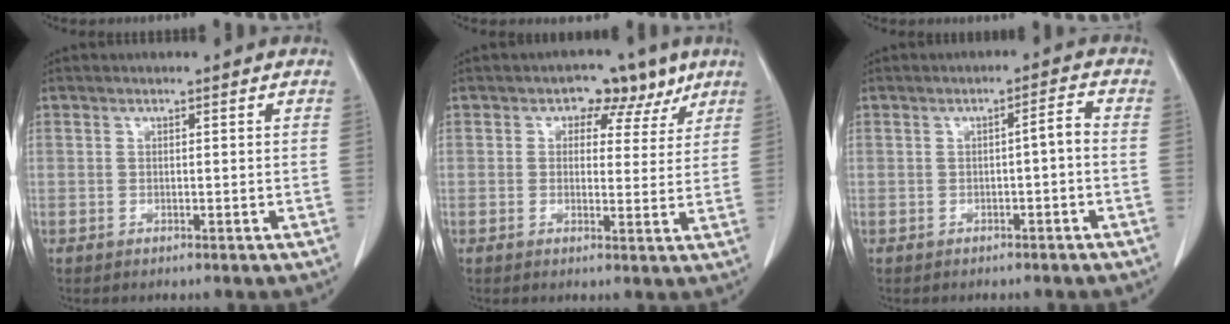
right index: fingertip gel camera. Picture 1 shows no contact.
{"total": 5.5, "force": [3.0, 3.9, 2.5], "torque": [-0.012, 0.011, 0.033]}
{"total": 2.4, "force": [-0.6, 0.3, 2.3], "torque": [-0.031, 0.008, -0.011]}